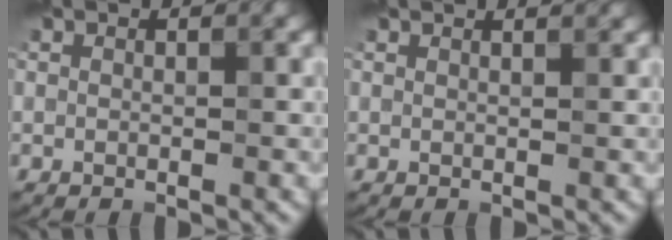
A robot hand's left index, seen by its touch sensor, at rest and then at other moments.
{"total": 1.8, "force": [1.5, 0.6, 0.7], "torque": [-0.007, 0.003, 0.002]}